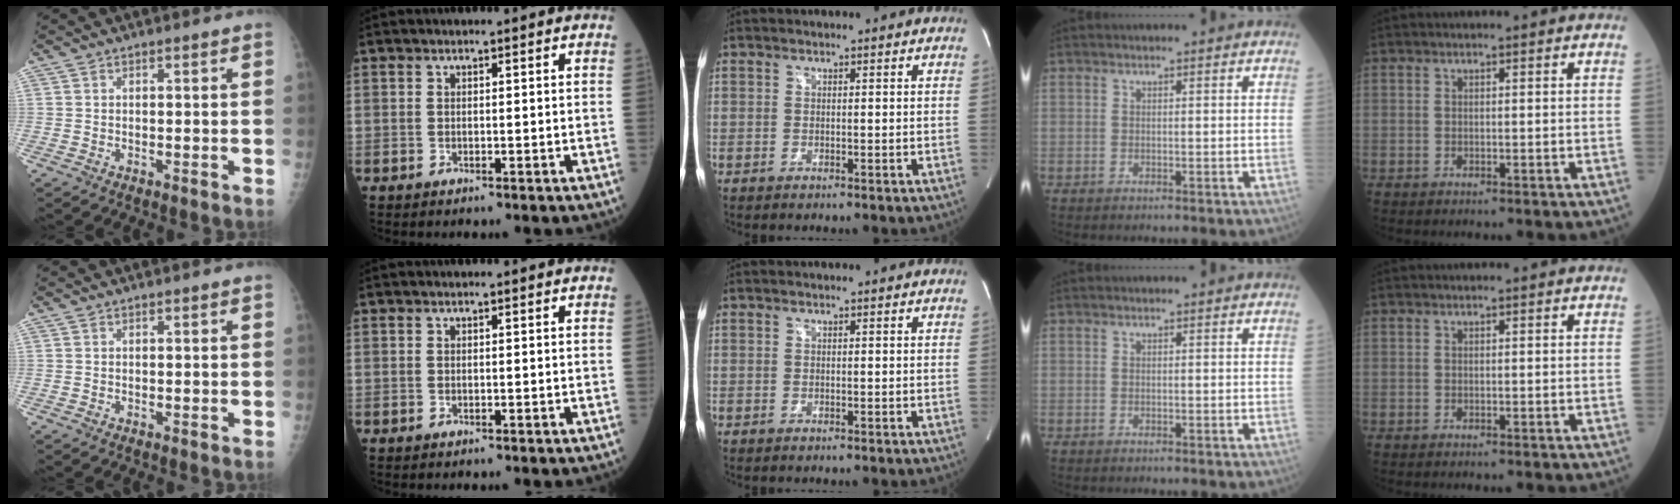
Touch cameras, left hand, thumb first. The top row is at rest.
{}